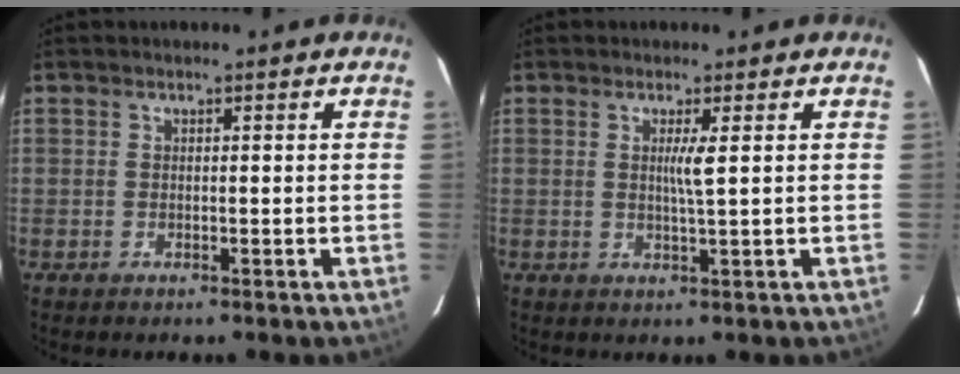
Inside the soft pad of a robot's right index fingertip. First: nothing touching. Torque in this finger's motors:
{"motor_torque": [0.16, 0.01, 0.05, 0.05]}